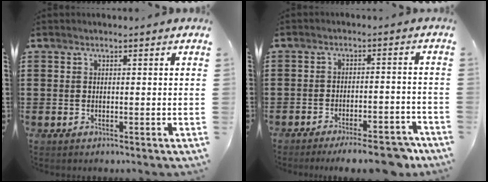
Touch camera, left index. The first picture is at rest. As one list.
[{"total": 7.0, "force": [-5.7, 0.9, 3.9], "torque": [-0.053, 0.006, -0.098]}]